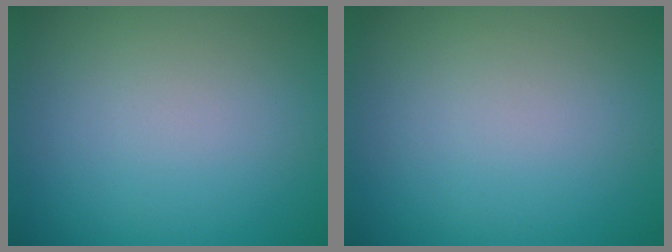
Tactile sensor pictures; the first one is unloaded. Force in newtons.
{"total": 0.0}